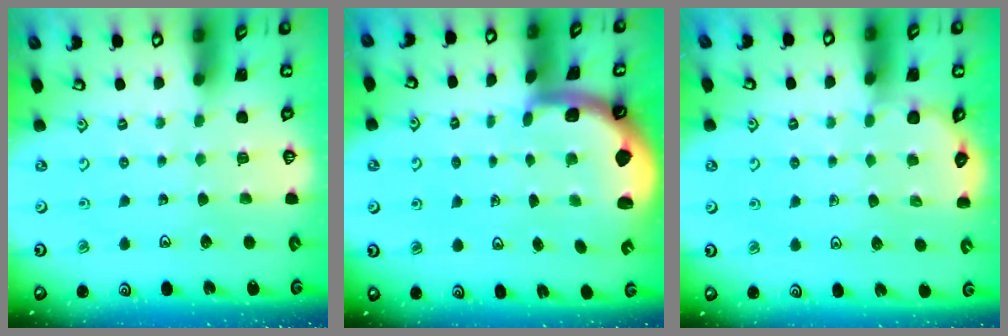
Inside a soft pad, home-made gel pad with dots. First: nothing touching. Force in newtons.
{"total": 1.7, "press": 1.6, "slide": 0.3}
{"total": 2.7, "press": 2.7, "slide": 0.5}